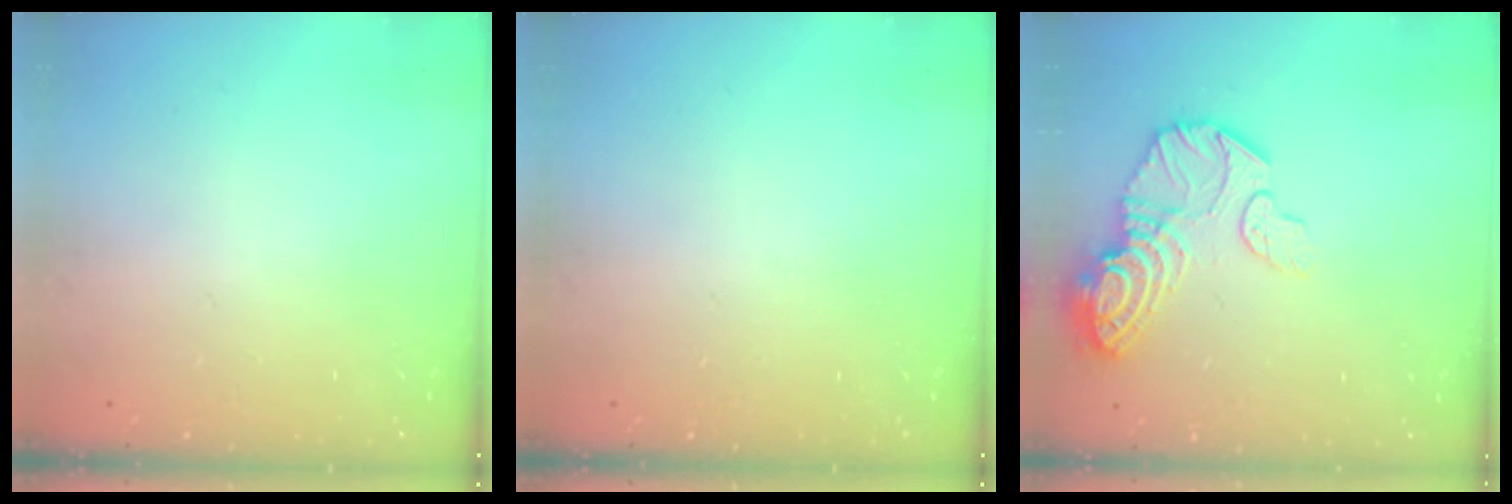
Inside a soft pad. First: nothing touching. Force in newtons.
{"total": 0.0}
{"total": 13.3, "press": 13.3, "slide": 0.9}